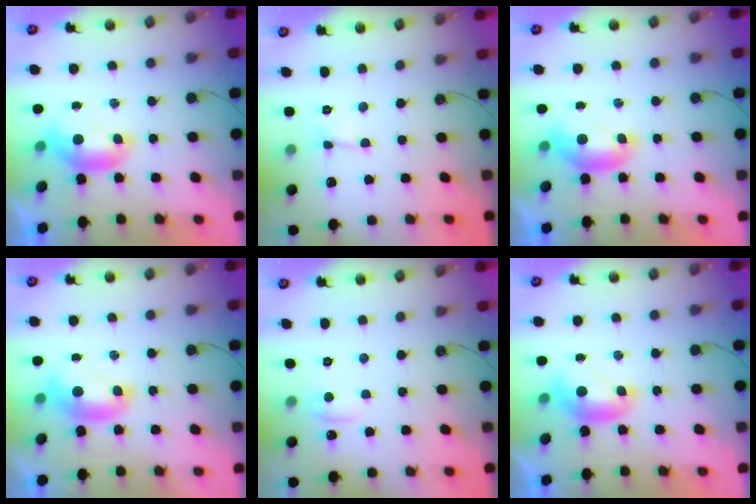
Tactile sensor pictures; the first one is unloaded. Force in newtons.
{"total": 1.3, "press": 1.2, "slide": 0.3}
{"total": 0.0}
{"total": 1.4, "press": 1.4, "slide": 0.1}
{"total": 1.5, "press": 1.4, "slide": 0.5}
{"total": 0.0}